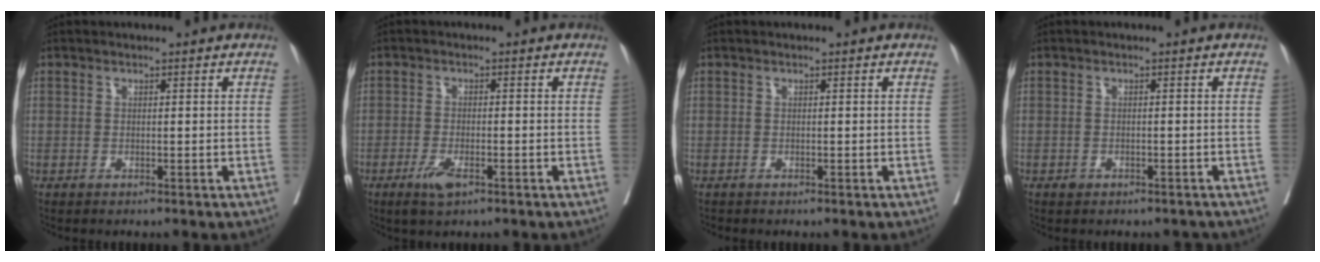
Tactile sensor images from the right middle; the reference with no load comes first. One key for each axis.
{"total": 3.5, "fx": -1.9, "fy": 1.0, "fz": 2.7, "tx": -0.054, "ty": -0.003, "tz": -0.033}
{"total": 0.0}
{"total": 1.8, "fx": -1.4, "fy": 1.1, "fz": 0.5, "tx": -0.003, "ty": 0.003, "tz": -0.016}